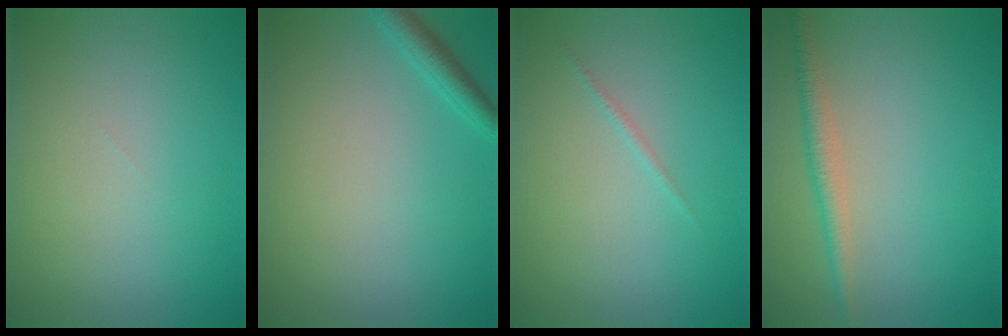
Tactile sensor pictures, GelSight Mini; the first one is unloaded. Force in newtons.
{"total": 1.9, "press": 1.9, "slide": 0.1}
{"total": 0.5, "press": 0.5, "slide": 0.1}
{"total": 2.1, "press": 2.1, "slide": 0.1}